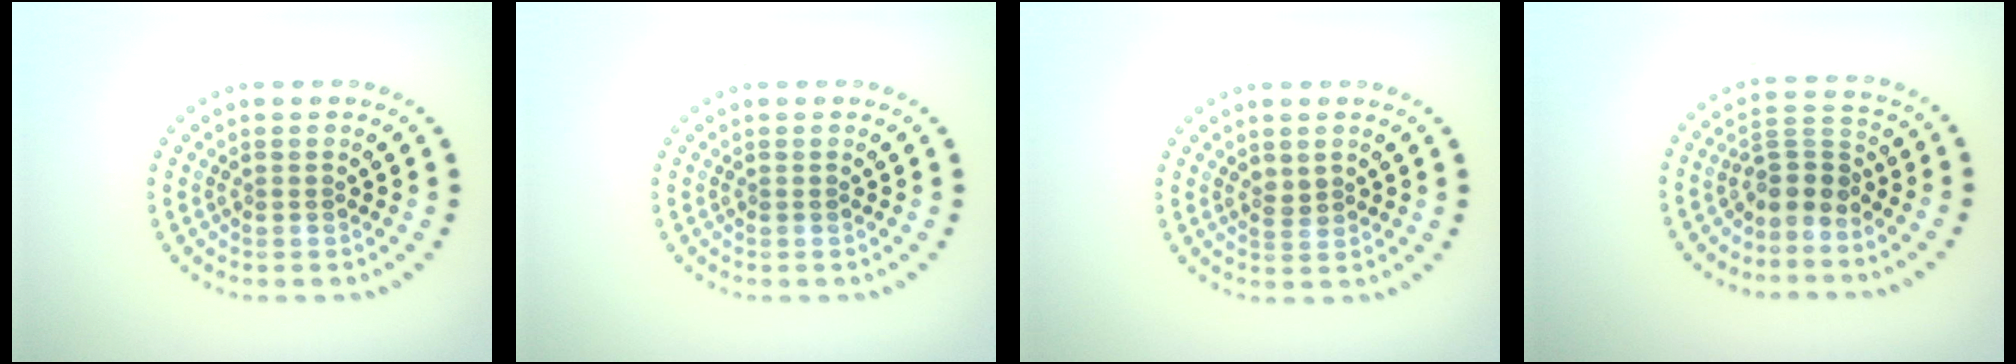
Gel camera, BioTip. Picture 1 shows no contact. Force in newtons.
{"total": 0.0}
{"total": 1.2, "press": 1.1, "slide": 0.5}
{"total": 2.8, "press": 2.1, "slide": 1.8}